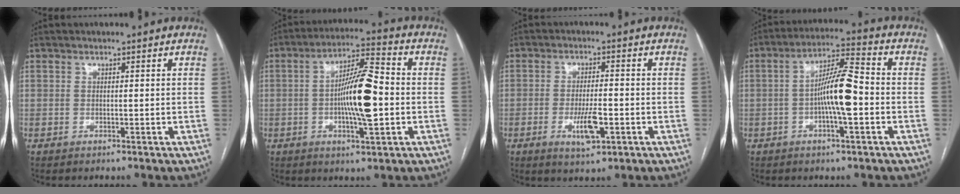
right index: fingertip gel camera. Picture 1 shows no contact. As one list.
[{"total": 11.8, "force": [-1.2, 2.0, 11.6], "torque": [-0.202, 0.011, -0.022]}, {"total": 5.7, "force": [-1.9, 1.5, 5.1], "torque": [-0.094, -0.005, -0.028]}, {"total": 9.3, "force": [-1.5, 1.2, 9.1], "torque": [-0.165, 0.016, -0.032]}]